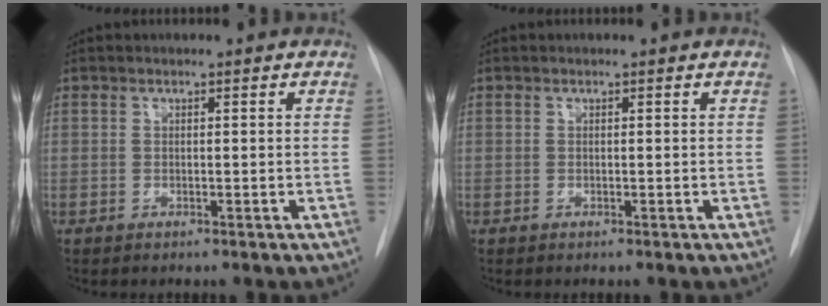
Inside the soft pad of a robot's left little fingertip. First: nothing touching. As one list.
[{"total": 0.0}]